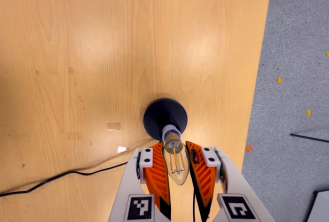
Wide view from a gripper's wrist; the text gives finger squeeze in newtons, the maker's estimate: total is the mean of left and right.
{"total": 20.1, "left": 22.7, "right": 17.5}